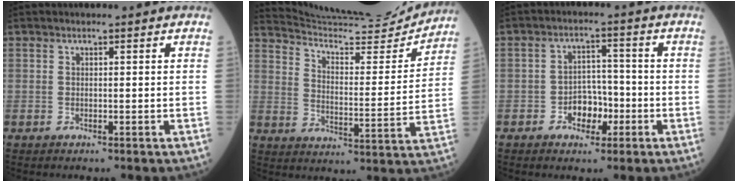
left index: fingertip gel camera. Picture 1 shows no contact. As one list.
[{"total": 18.2, "force": [17.8, -0.1, 3.6], "torque": [-0.071, -0.053, 0.256]}, {"total": 4.7, "force": [-2.0, 3.2, 2.9], "torque": [-0.045, 0.011, -0.034]}]